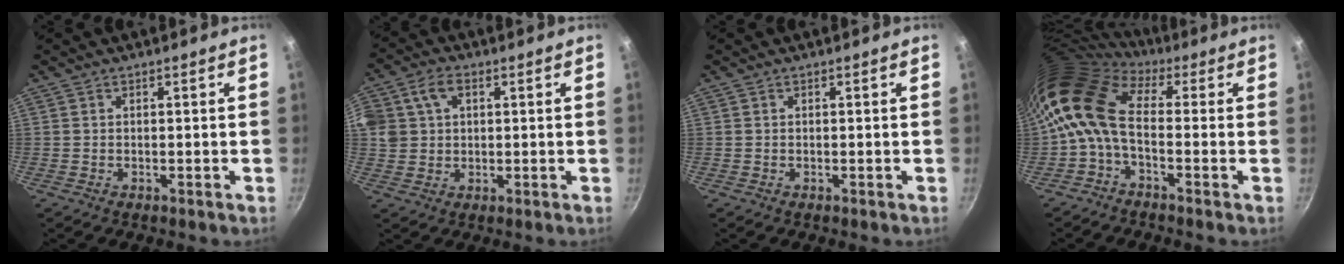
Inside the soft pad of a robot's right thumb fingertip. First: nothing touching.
{"total": 9.5, "force": [2.9, 7.2, 5.4], "torque": [-0.108, 0.014, 0.050]}
{"total": 0.0}
{"total": 11.2, "force": [-0.6, 6.4, 9.1], "torque": [-0.183, 0.028, -0.035]}